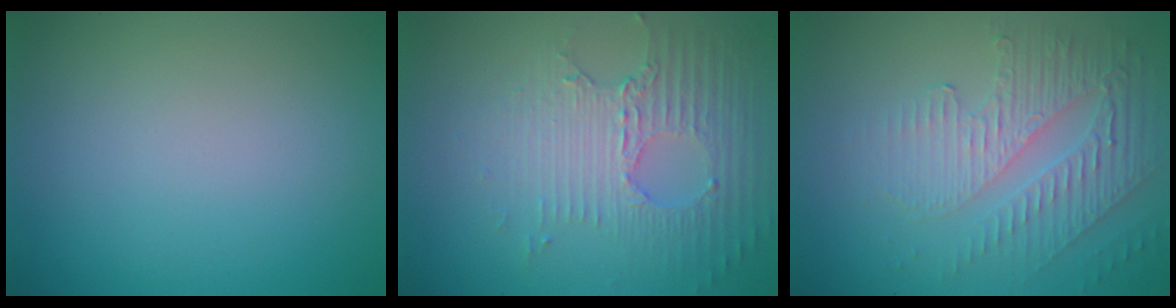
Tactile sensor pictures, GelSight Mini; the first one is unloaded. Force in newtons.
{"total": 5.2, "press": 3.4, "slide": 3.9}
{"total": 5.6, "press": 3.2, "slide": 4.5}